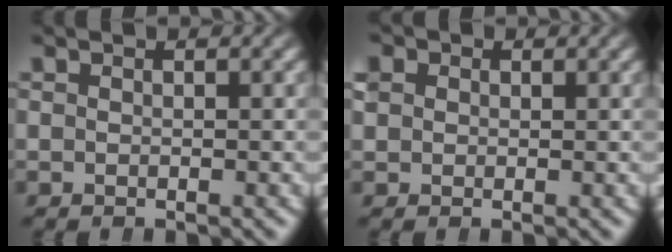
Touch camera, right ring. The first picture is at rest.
{"total": 2.9, "force": [0.8, 2.5, 1.2], "torque": [-0.030, 0.000, 0.015]}